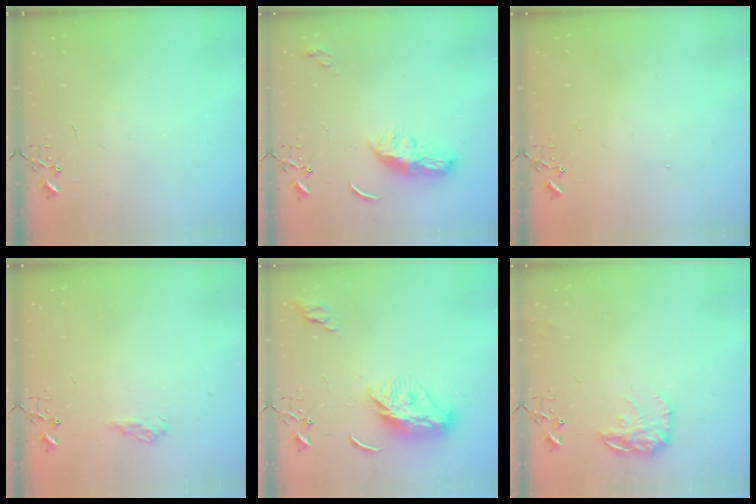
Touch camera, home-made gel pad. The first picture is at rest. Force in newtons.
{"total": 8.2, "press": 8.2, "slide": 0.4}
{"total": 1.3, "press": 1.2, "slide": 0.1}
{"total": 8.2, "press": 8.2, "slide": 0.9}
{"total": 10.9, "press": 10.9, "slide": 0.9}
{"total": 12.9, "press": 12.8, "slide": 0.6}